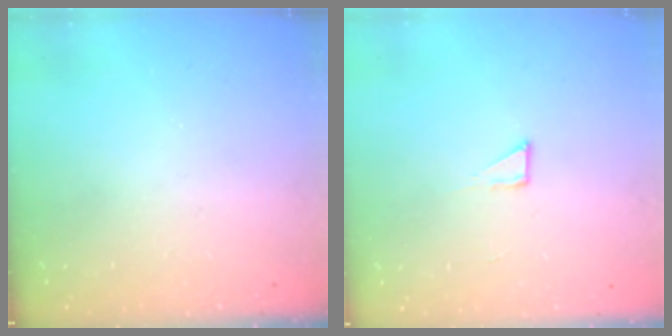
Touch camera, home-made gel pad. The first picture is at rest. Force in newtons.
{"total": 3.7, "press": 3.7, "slide": 0.4}